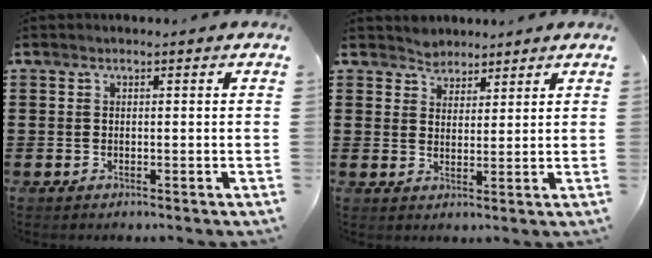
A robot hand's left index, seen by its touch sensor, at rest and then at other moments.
{"total": 2.9, "force": [2.5, 1.3, -0.6], "torque": [-0.002, 0.004, 0.049]}